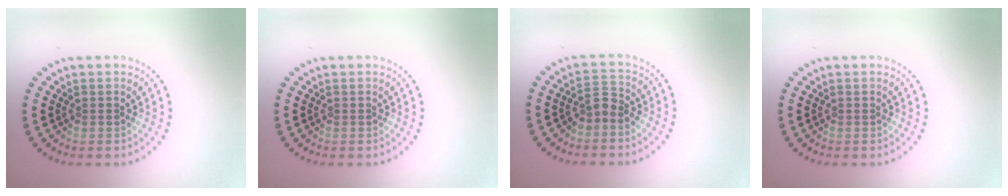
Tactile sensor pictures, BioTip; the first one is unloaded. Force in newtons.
{"total": 0.0}
{"total": 1.8, "press": 1.4, "slide": 1.1}
{"total": 0.0}